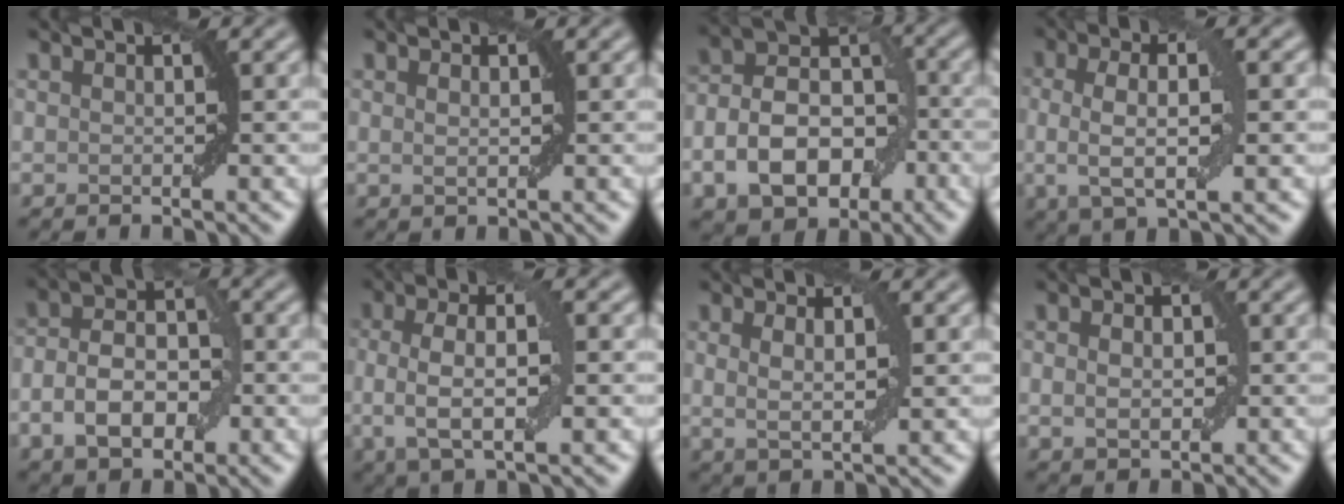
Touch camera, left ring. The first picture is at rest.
{"total": 0.8, "force": [0.3, 0.2, 0.7], "torque": [-0.012, 0.000, 0.006]}
{"total": 8.6, "force": [-3.1, 5.6, 5.8], "torque": [-0.097, 0.005, -0.060]}
{"total": 5.2, "force": [0.0, 1.7, 4.9], "torque": [-0.097, 0.000, -0.003]}
{"total": 5.9, "force": [-1.7, 3.4, 4.5], "torque": [-0.079, 0.009, -0.033]}
{"total": 5.8, "force": [-0.1, 2.0, 5.4], "torque": [-0.105, 0.001, -0.005]}
{"total": 2.8, "force": [0.7, 0.9, 2.5], "torque": [-0.049, -0.001, 0.015]}
{"total": 2.7, "force": [0.1, 1.8, 1.9], "torque": [-0.030, 0.006, 0.004]}